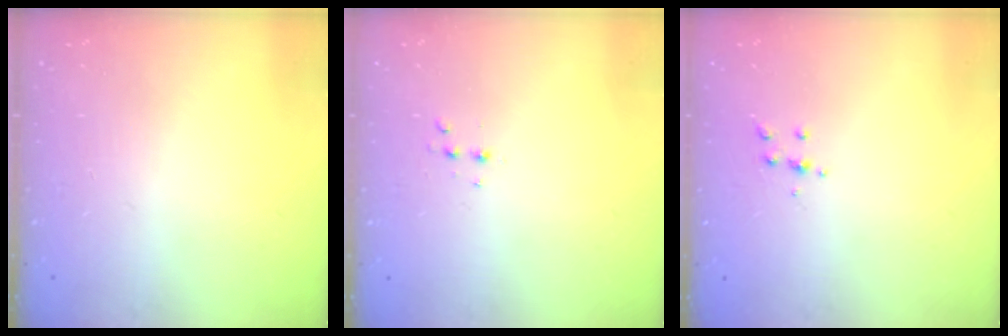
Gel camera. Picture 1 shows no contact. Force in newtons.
{"total": 2.8, "press": 2.7, "slide": 0.6}
{"total": 3.8, "press": 3.6, "slide": 0.9}